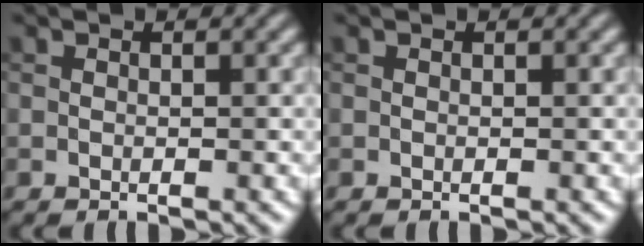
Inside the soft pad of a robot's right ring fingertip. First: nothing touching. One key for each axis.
{"total": 0.0}